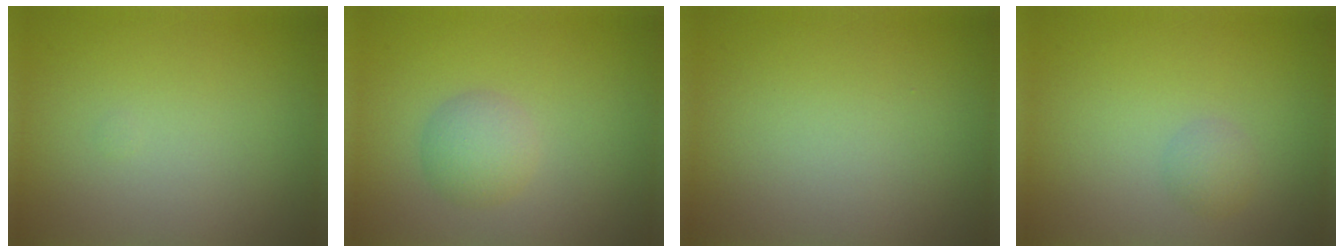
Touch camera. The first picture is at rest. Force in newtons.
{"total": 2.5, "press": 2.4, "slide": 0.2}
{"total": 0.0}
{"total": 1.3, "press": 1.3, "slide": 0.0}